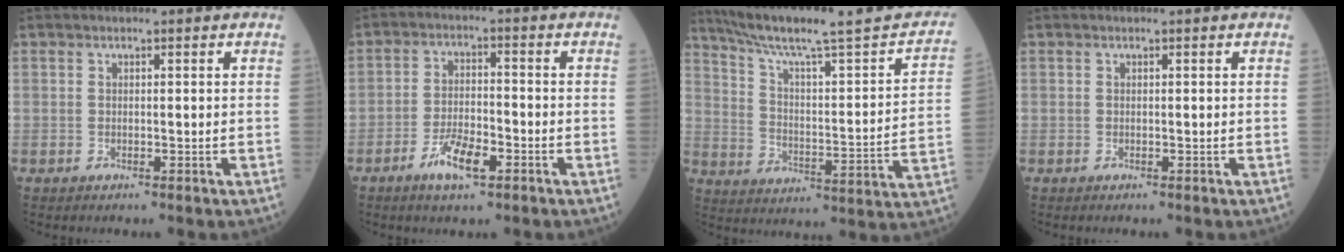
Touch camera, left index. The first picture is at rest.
{"total": 6.0, "force": [-3.4, 1.8, 4.7], "torque": [-0.095, -0.002, -0.061]}
{"total": 22.8, "force": [19.0, 1.3, 12.4], "torque": [-0.188, -0.022, 0.264]}
{"total": 0.0}